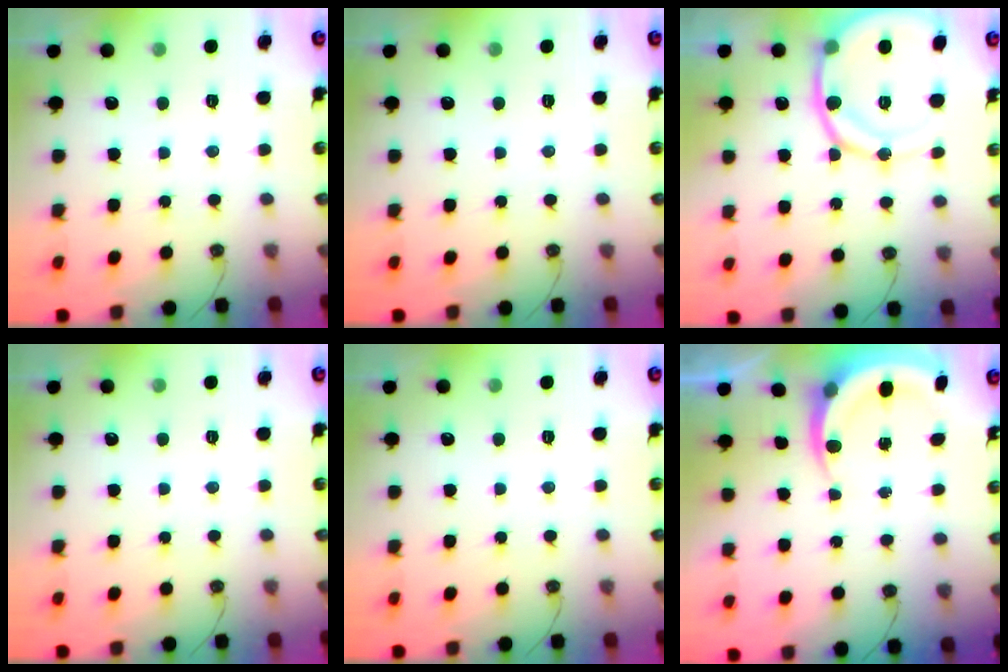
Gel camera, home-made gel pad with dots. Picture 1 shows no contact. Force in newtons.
{"total": 0.0}
{"total": 15.7, "press": 15.4, "slide": 3.0}
{"total": 0.0}
{"total": 0.0}
{"total": 5.3, "press": 5.3, "slide": 0.5}